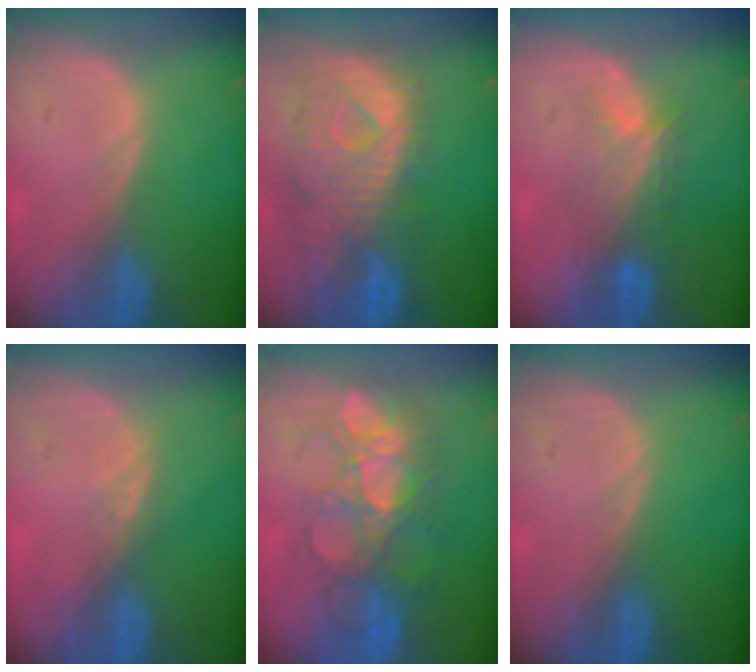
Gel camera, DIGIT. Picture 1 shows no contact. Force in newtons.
{"total": 11.4, "press": 9.9, "slide": 5.7}
{"total": 5.2, "press": 5.0, "slide": 1.4}
{"total": 2.0, "press": 1.5, "slide": 1.3}
{"total": 9.1, "press": 8.9, "slide": 1.9}
{"total": 0.0}